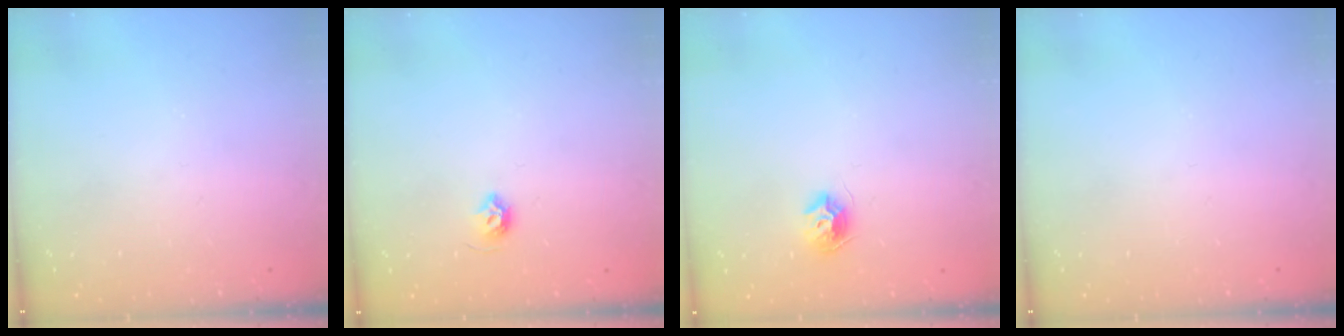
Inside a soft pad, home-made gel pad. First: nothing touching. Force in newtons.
{"total": 5.7, "press": 5.7, "slide": 0.7}
{"total": 8.1, "press": 8.1, "slide": 0.1}
{"total": 0.0}